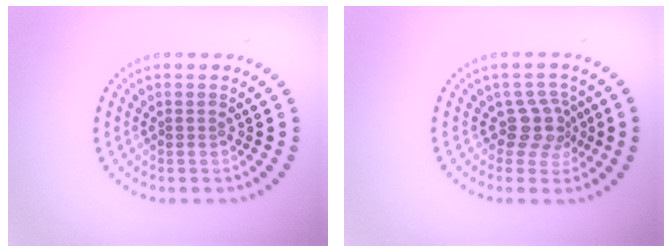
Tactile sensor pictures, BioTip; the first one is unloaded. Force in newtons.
{"total": 2.7, "press": 2.1, "slide": 1.8}